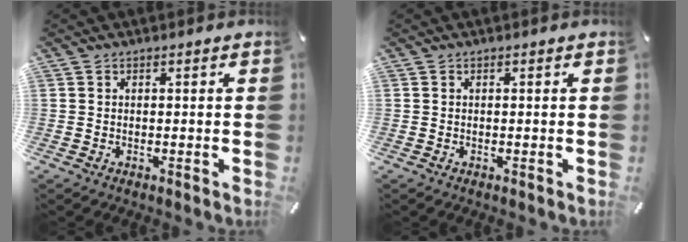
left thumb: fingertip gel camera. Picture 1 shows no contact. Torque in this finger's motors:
{"motor_torque": [-0.04, 0.03, -0.02, -0.02, 0.00]}